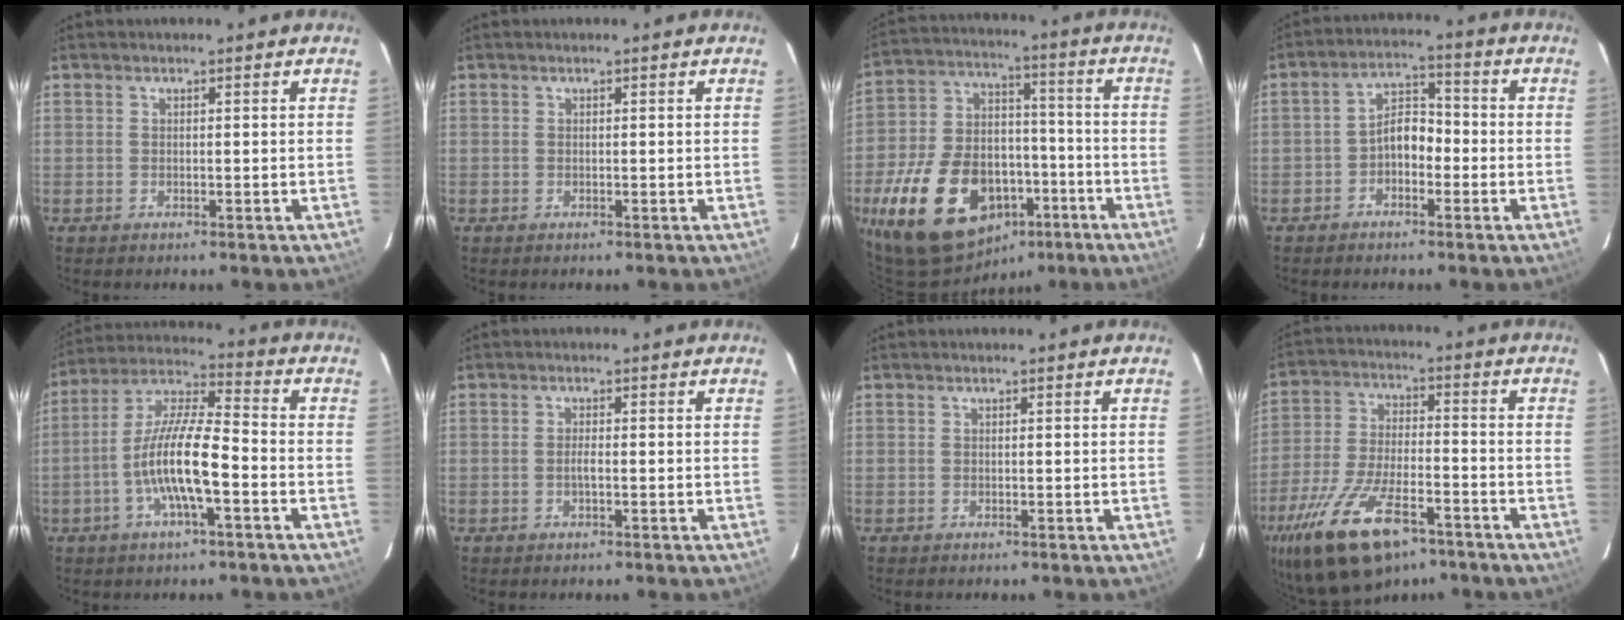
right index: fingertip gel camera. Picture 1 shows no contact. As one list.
[{"total": 0.0}, {"total": 23.1, "force": [-11.6, 14.2, 14.0], "torque": [-0.299, 0.017, -0.168]}, {"total": 5.3, "force": [-2.1, 3.4, 3.4], "torque": [-0.059, 0.022, -0.037]}, {"total": 12.3, "force": [-4.2, 2.4, 11.3], "torque": [-0.230, 0.002, -0.083]}, {"total": 1.0, "force": [-0.4, 0.1, 0.9], "torque": [-0.020, 0.000, -0.008]}, {"total": 0.0}, {"total": 20.5, "force": [-12.9, 8.9, 13.2], "torque": [-0.281, -0.034, -0.222]}]